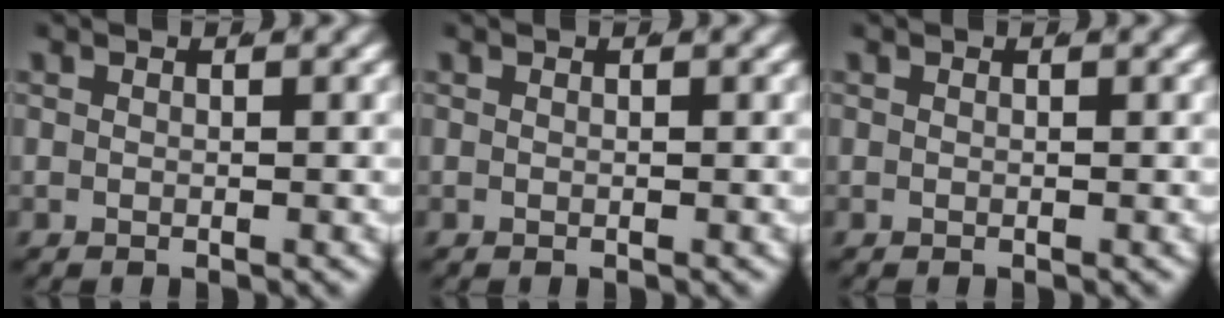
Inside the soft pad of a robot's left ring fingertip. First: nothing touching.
{"total": 0.0}
{"total": 0.0}